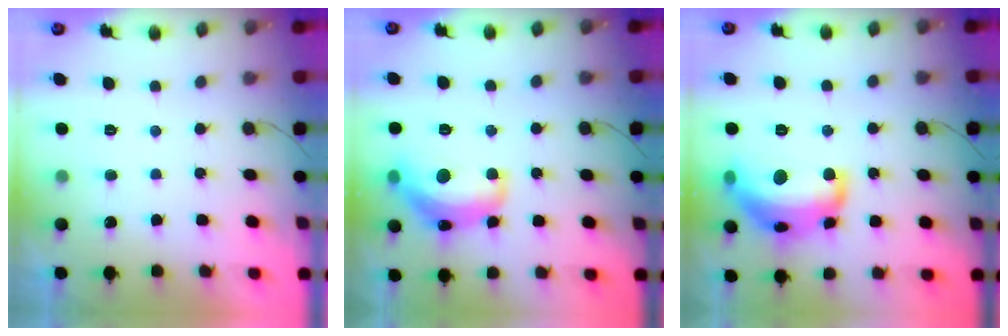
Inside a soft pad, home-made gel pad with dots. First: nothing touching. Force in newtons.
{"total": 15.3, "press": 15.3, "slide": 1.1}
{"total": 18.8, "press": 18.8, "slide": 0.9}